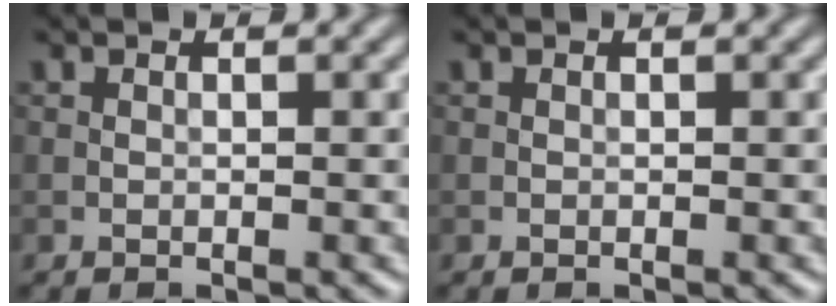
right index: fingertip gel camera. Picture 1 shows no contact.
{"total": 0.0}